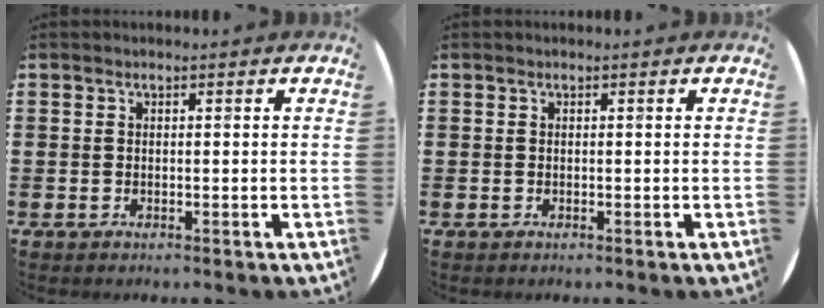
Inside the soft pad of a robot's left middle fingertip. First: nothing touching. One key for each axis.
{"total": 0.0}